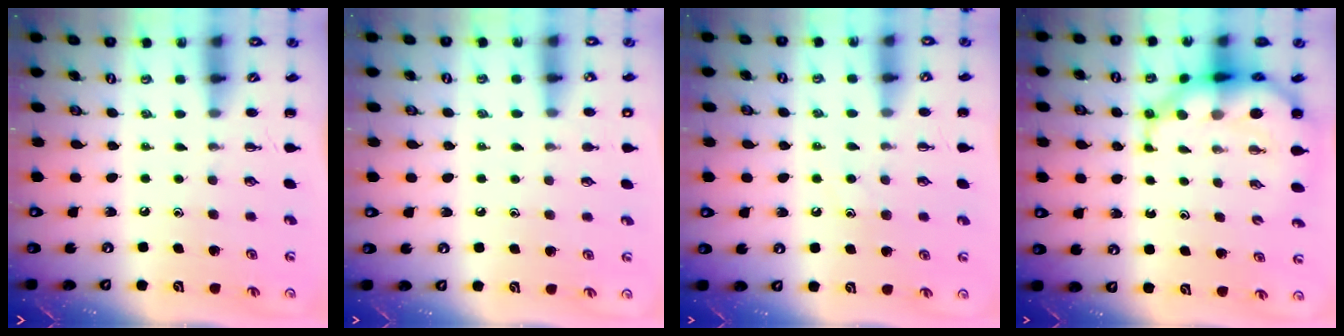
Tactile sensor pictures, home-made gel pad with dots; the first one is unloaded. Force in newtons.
{"total": 6.0, "press": 5.6, "slide": 2.1}
{"total": 6.6, "press": 6.5, "slide": 1.2}
{"total": 7.9, "press": 7.6, "slide": 2.1}